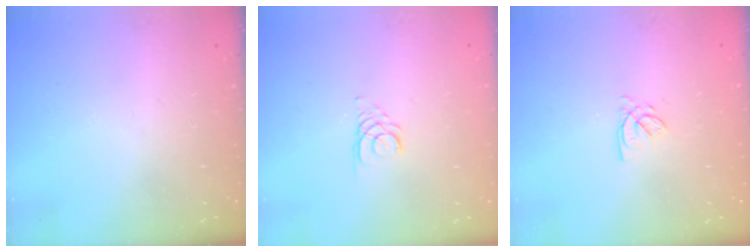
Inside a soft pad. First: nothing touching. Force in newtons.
{"total": 2.6, "press": 2.6, "slide": 0.2}
{"total": 2.3, "press": 2.3, "slide": 0.3}